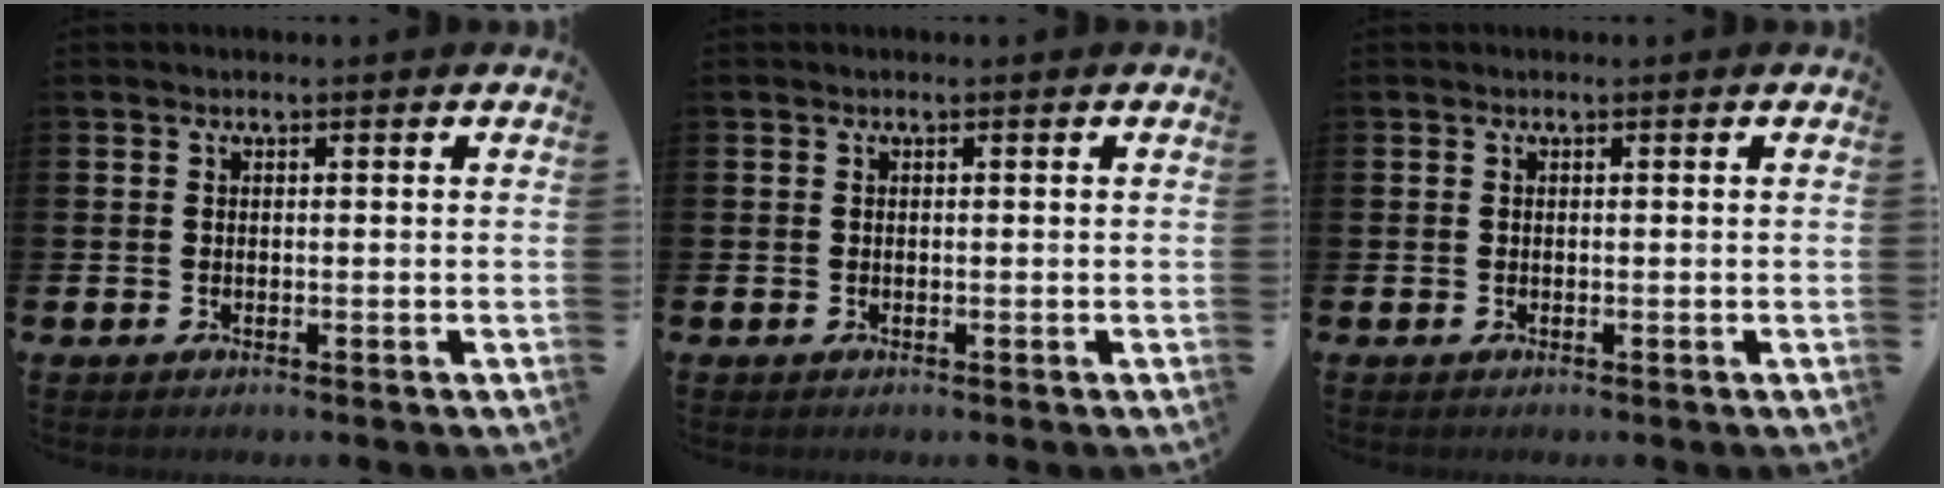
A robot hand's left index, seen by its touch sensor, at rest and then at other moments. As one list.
[{"total": 0.0}, {"total": 0.0}]